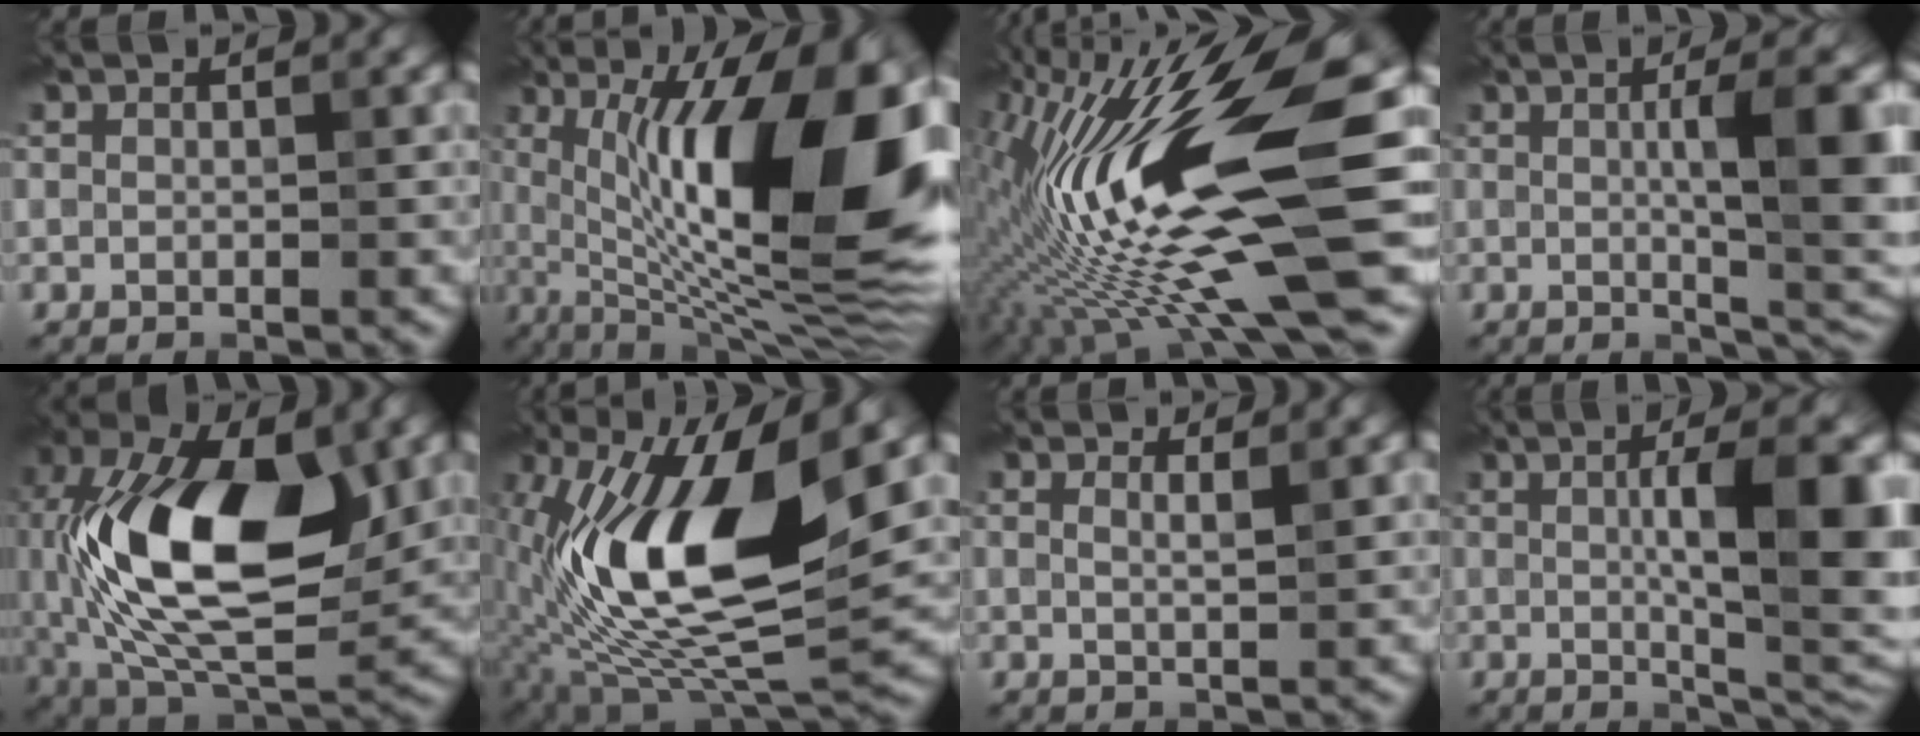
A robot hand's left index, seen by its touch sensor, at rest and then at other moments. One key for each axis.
{"total": 16.0, "fx": 2.6, "fy": 4.9, "fz": 15.0, "tx": -0.223, "ty": -0.001, "tz": 0.033}
{"total": 16.3, "fx": -2.0, "fy": 3.7, "fz": 15.8, "tx": -0.292, "ty": 0.025, "tz": -0.032}
{"total": 9.2, "fx": 0.7, "fy": 2.3, "fz": 8.9, "tx": -0.109, "ty": 0.004, "tz": 0.011}
{"total": 15.1, "fx": 0.6, "fy": 7.9, "fz": 12.8, "tx": -0.234, "ty": 0.003, "tz": 0.002}
{"total": 15.3, "fx": 1.4, "fy": 6.5, "fz": 13.8, "tx": -0.251, "ty": -0.006, "tz": 0.015}
{"total": 1.3, "fx": 0.7, "fy": 0.3, "fz": 1.1, "tx": -0.011, "ty": -0.001, "tz": 0.006}
{"total": 10.8, "fx": 1.0, "fy": 2.7, "fz": 10.4, "tx": -0.132, "ty": 0.003, "tz": 0.017}